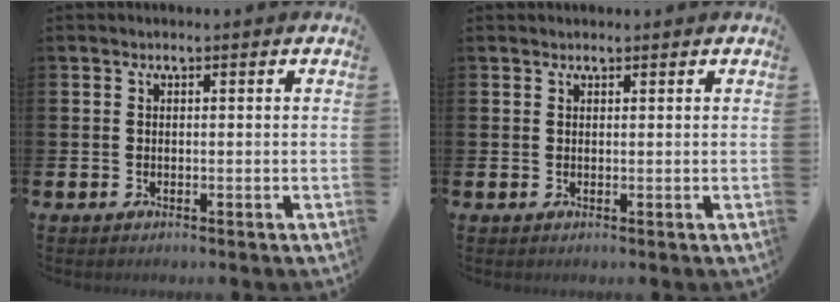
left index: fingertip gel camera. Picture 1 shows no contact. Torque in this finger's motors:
{"motor_torque": [0.98, -1.16, 0.01, -0.03]}